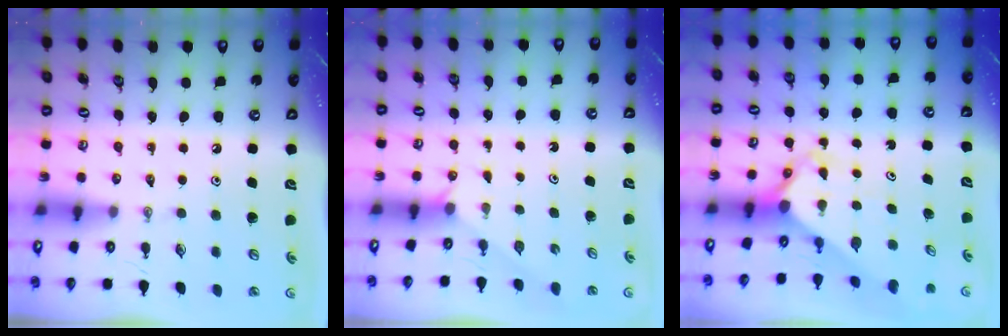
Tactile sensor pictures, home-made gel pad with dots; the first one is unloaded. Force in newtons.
{"total": 1.2, "press": 1.2, "slide": 0.1}
{"total": 2.8, "press": 2.8, "slide": 0.1}